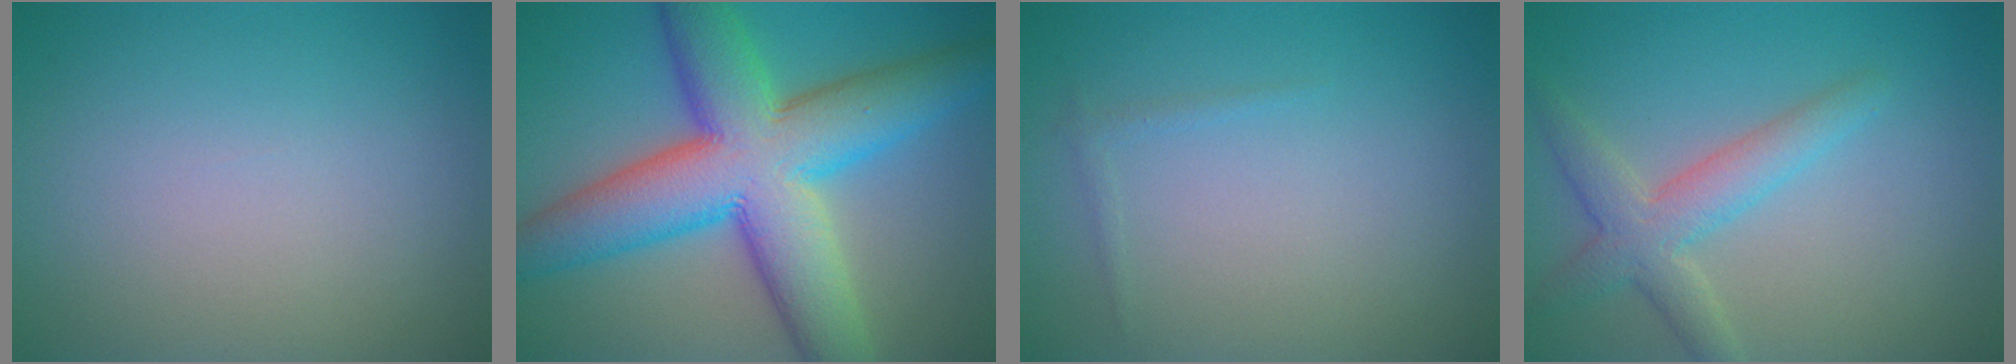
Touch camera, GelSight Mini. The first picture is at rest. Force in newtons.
{"total": 12.9, "press": 12.9, "slide": 0.2}
{"total": 0.6, "press": 0.6, "slide": 0.1}
{"total": 3.8, "press": 3.8, "slide": 0.3}